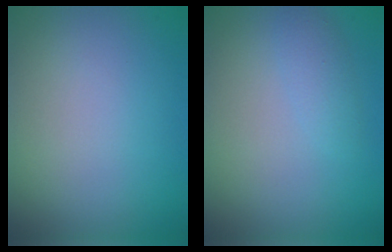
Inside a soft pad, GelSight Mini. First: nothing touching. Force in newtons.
{"total": 1.3, "press": 1.3, "slide": 0.0}